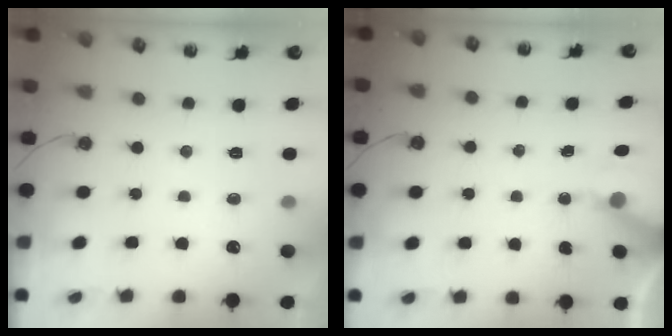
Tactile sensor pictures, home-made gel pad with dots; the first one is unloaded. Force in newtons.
{"total": 6.6, "press": 6.6, "slide": 0.4}